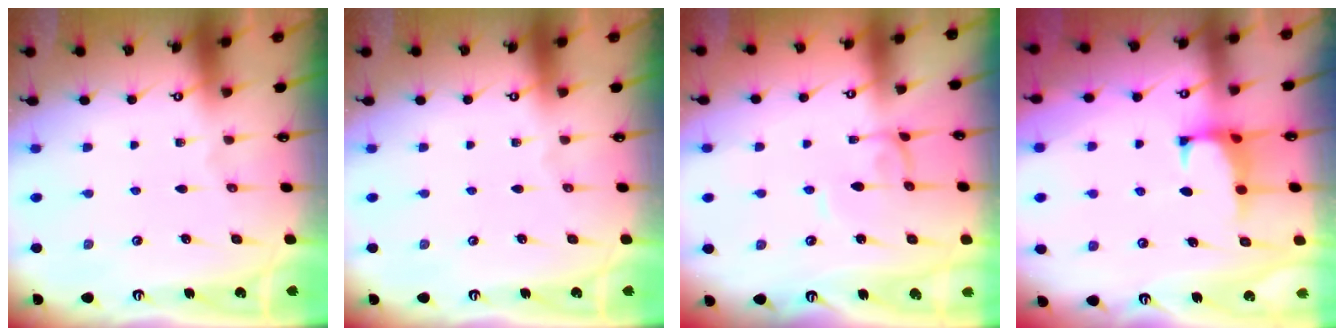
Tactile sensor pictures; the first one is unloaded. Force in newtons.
{"total": 0.0}
{"total": 2.2, "press": 2.2, "slide": 0.1}
{"total": 1.4, "press": 1.3, "slide": 0.5}